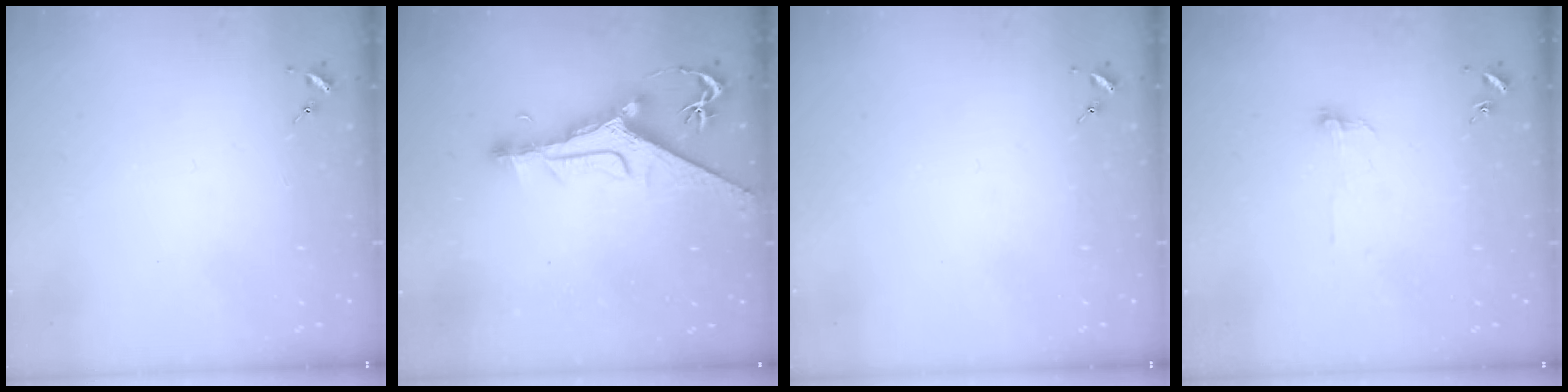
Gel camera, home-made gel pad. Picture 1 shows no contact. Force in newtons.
{"total": 12.3, "press": 12.2, "slide": 1.7}
{"total": 0.0}
{"total": 3.6, "press": 3.6, "slide": 0.3}